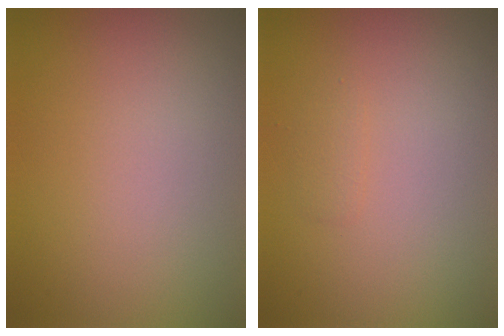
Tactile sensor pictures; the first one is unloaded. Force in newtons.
{"total": 0.7, "press": 0.7, "slide": 0.0}